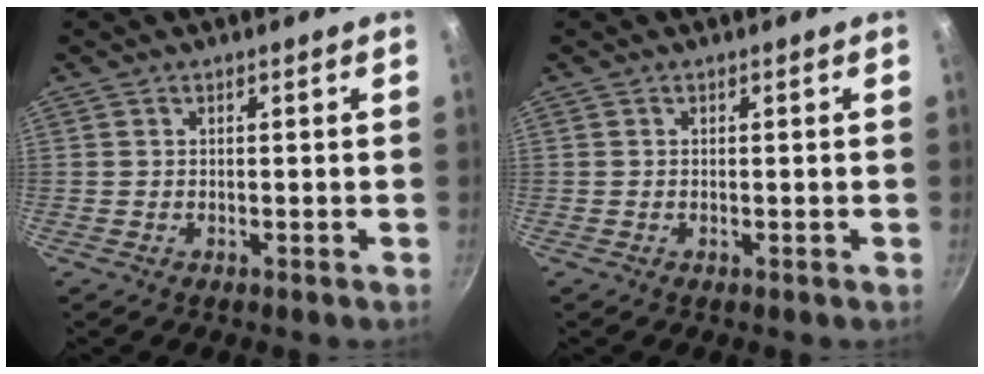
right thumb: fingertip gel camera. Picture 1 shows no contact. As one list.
[{"total": 0.0}]